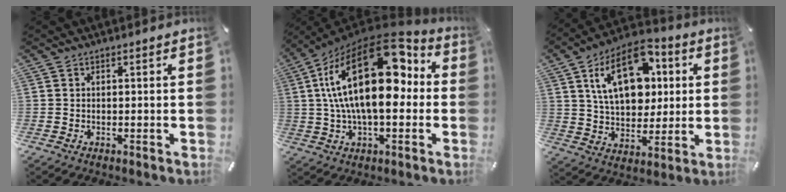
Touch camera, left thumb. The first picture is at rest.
{"total": 25.9, "force": [5.4, 13.3, 21.5], "torque": [-0.375, -0.030, 0.091]}
{"total": 18.9, "force": [6.2, 12.1, 13.1], "torque": [-0.226, -0.010, 0.106]}